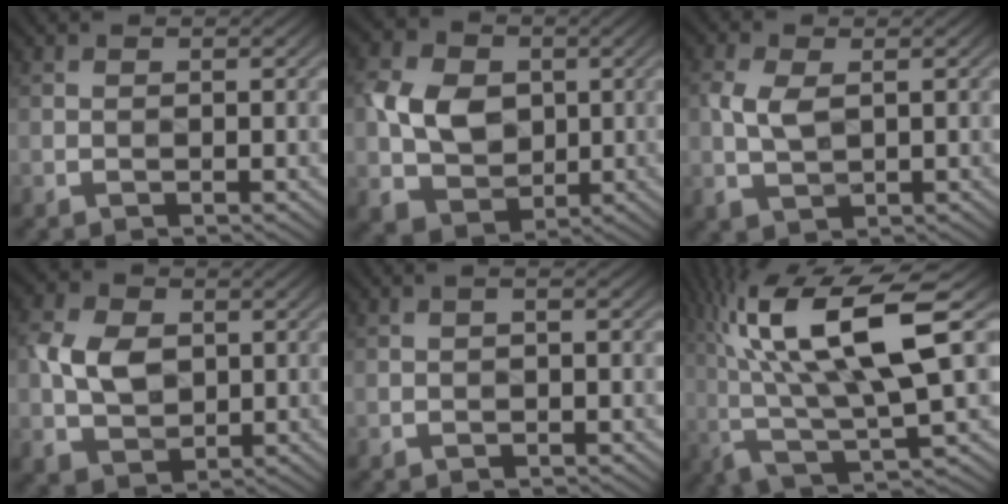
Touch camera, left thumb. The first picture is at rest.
{"total": 8.0, "force": [0.4, 6.4, 4.8], "torque": [-0.113, 0.002, 0.002]}
{"total": 4.2, "force": [0.5, 2.5, 3.4], "torque": [-0.088, 0.001, 0.014]}
{"total": 6.8, "force": [0.5, 5.0, 4.6], "torque": [-0.108, 0.002, 0.006]}
{"total": 0.6, "force": [-0.1, 0.1, 0.6], "torque": [-0.009, 0.001, -0.003]}
{"total": 16.4, "force": [3.5, 5.2, 15.1], "torque": [-0.307, 0.012, 0.062]}